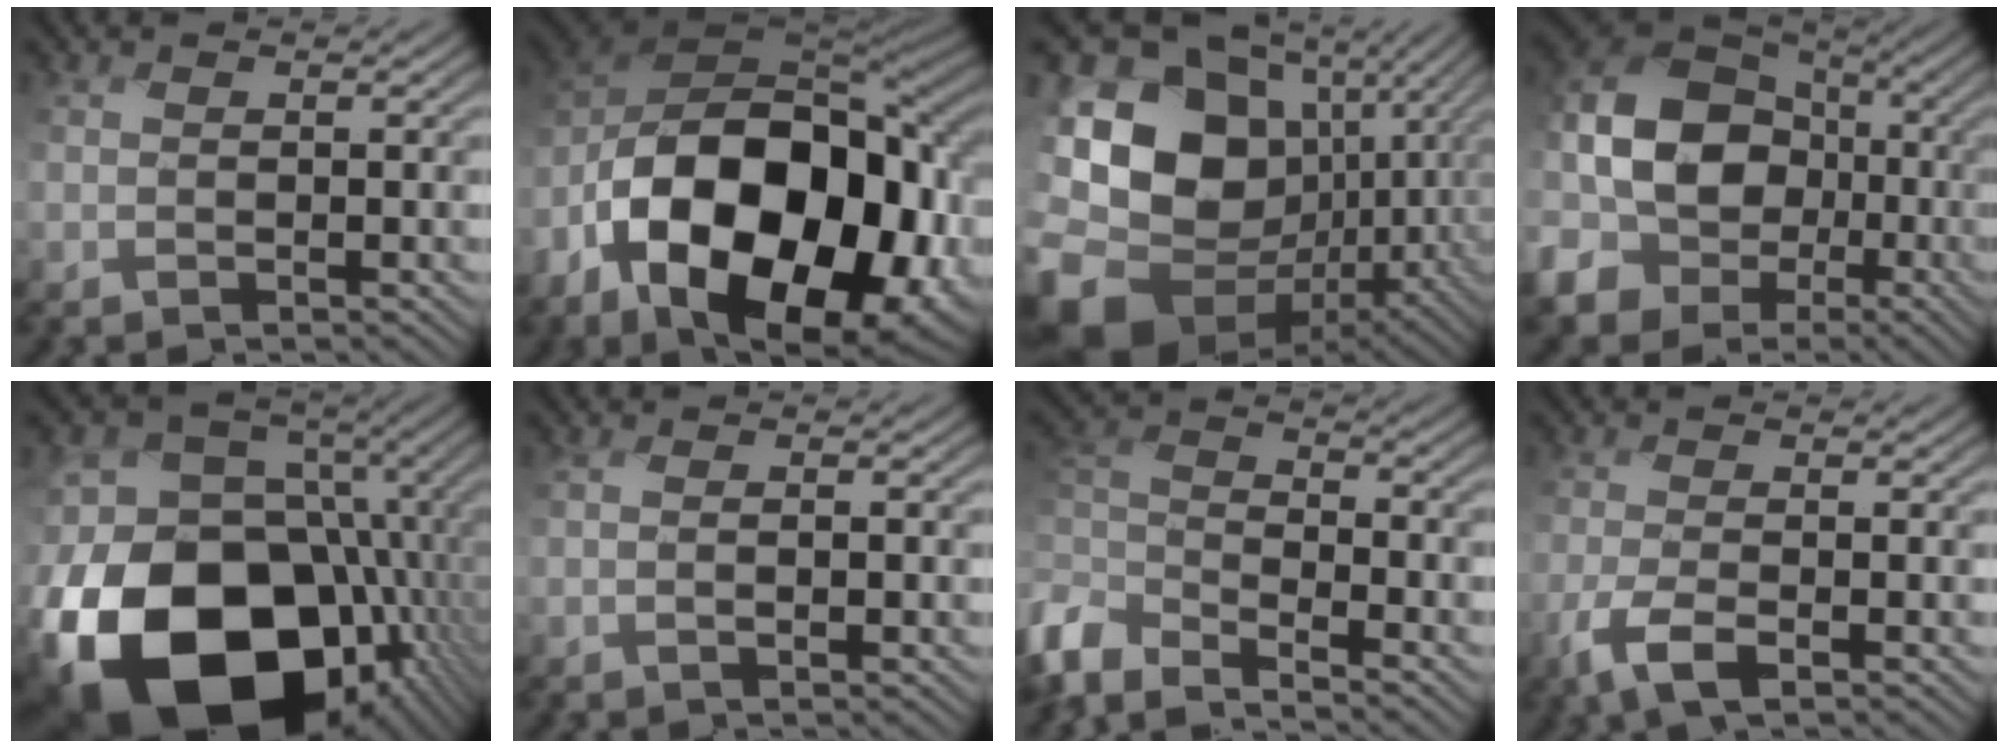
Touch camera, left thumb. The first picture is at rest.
{"total": 22.3, "force": [-6.6, 13.4, 16.6], "torque": [-0.342, -0.044, -0.092]}
{"total": 18.8, "force": [-3.2, 15.2, 10.6], "torque": [-0.258, -0.015, -0.047]}
{"total": 15.3, "force": [-2.5, 12.1, 9.0], "torque": [-0.223, -0.010, -0.056]}
{"total": 23.3, "force": [-9.5, 15.9, 14.1], "torque": [-0.326, -0.044, -0.133]}
{"total": 1.6, "force": [0.0, 0.5, 1.5], "torque": [-0.030, -0.003, 0.002]}
{"total": 8.2, "force": [-6.5, 3.7, 3.5], "torque": [-0.102, -0.013, -0.147]}
{"total": 4.1, "force": [-2.1, 1.4, 3.2], "torque": [-0.079, -0.008, -0.043]}